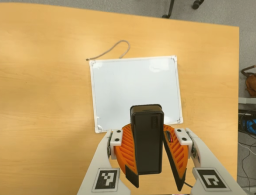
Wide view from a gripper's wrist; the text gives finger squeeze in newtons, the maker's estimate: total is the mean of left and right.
{"total": 7.9, "left": 8.7, "right": 7.1}